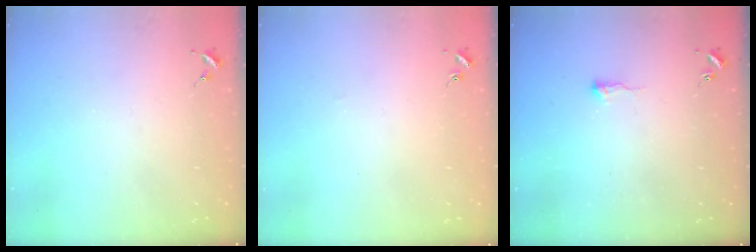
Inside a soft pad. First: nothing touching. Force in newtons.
{"total": 1.1, "press": 1.1, "slide": 0.2}
{"total": 4.4, "press": 4.3, "slide": 0.6}